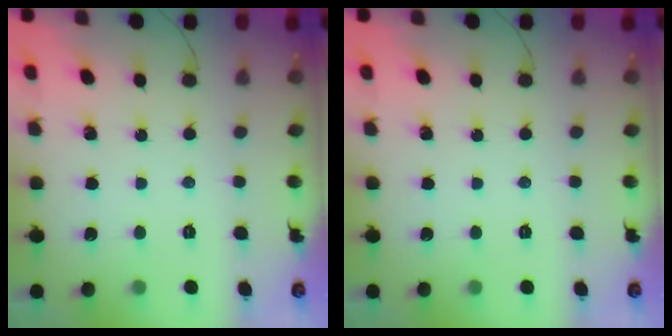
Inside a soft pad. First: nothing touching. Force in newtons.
{"total": 0.0}